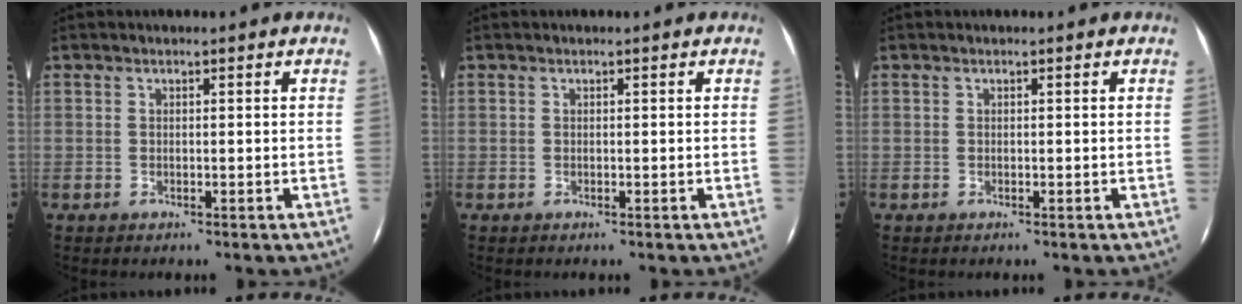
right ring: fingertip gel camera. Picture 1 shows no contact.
{"total": 0.0}
{"total": 0.0}